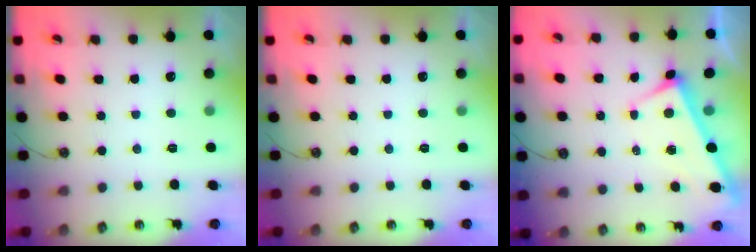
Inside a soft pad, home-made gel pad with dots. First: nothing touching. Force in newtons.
{"total": 0.0}
{"total": 3.8, "press": 3.8, "slide": 0.2}